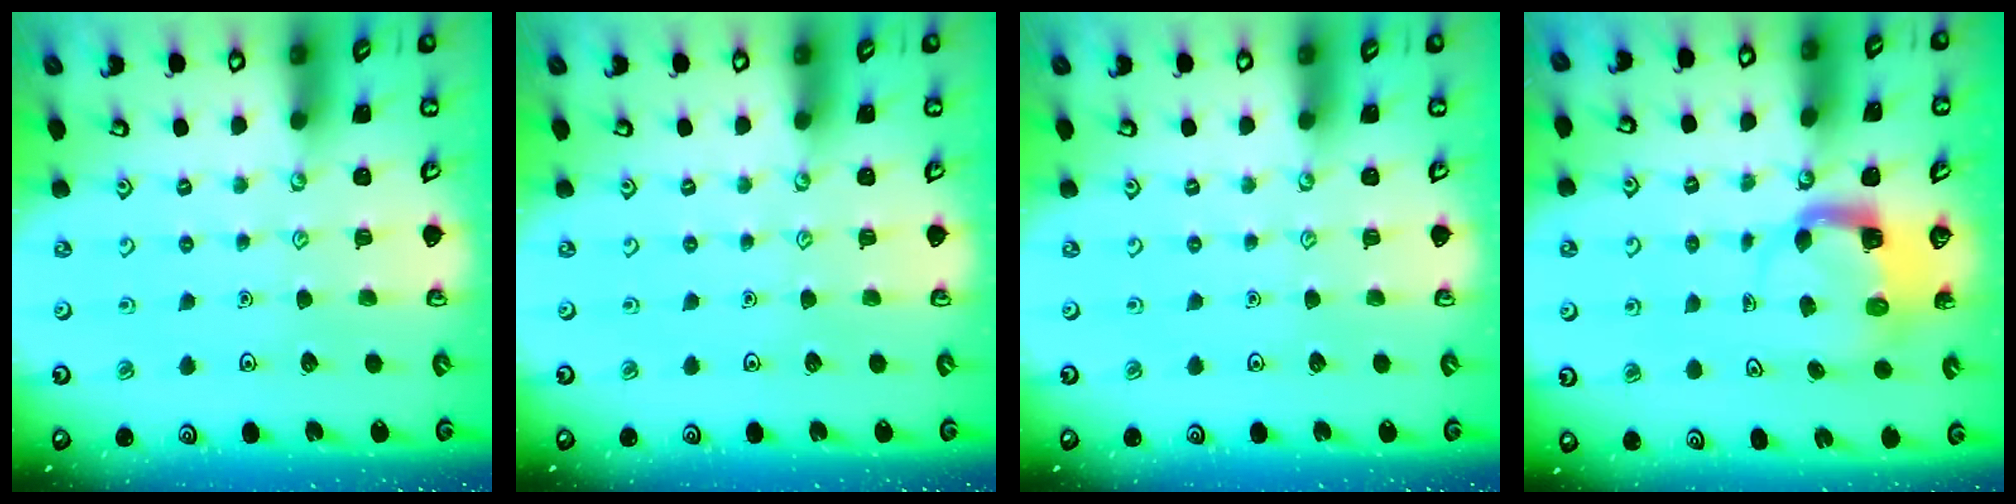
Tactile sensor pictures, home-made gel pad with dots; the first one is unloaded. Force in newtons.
{"total": 0.0}
{"total": 0.0}
{"total": 4.3, "press": 4.3, "slide": 0.3}